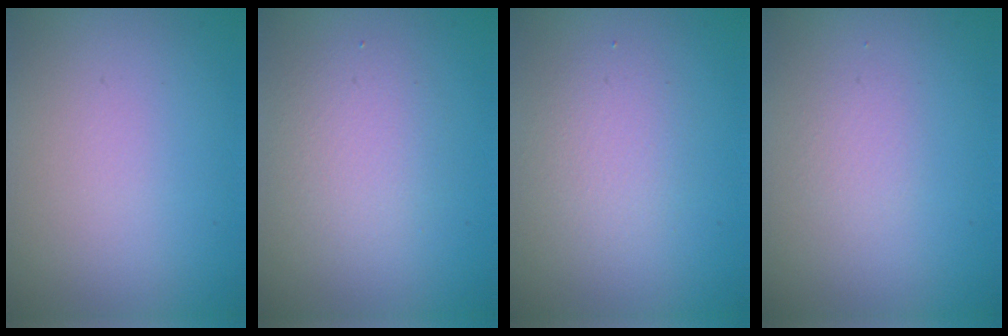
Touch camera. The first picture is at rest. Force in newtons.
{"total": 2.7, "press": 2.7, "slide": 0.1}
{"total": 2.2, "press": 2.2, "slide": 0.1}
{"total": 0.9, "press": 0.9, "slide": 0.0}